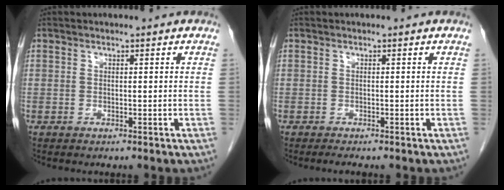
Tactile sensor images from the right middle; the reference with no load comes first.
{"total": 1.2, "force": [-1.0, 0.0, 0.6], "torque": [-0.010, -0.004, -0.013]}